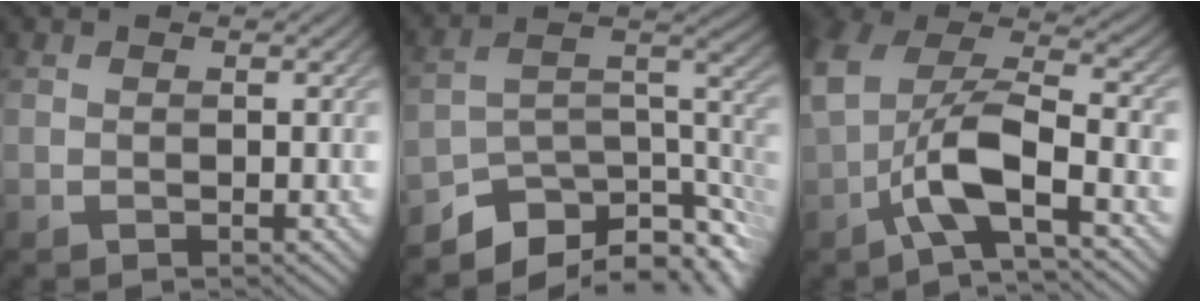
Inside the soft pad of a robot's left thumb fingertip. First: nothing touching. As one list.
[{"total": 10.9, "force": [-8.1, 4.7, 5.6], "torque": [-0.092, -0.011, -0.126]}, {"total": 9.9, "force": [-3.3, 4.3, 8.3], "torque": [-0.161, 0.007, -0.077]}]